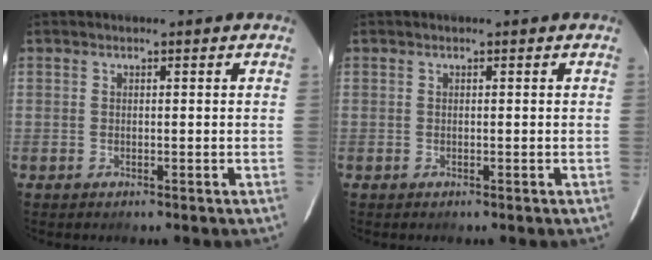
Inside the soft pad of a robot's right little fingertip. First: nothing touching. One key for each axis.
{"total": 0.0}